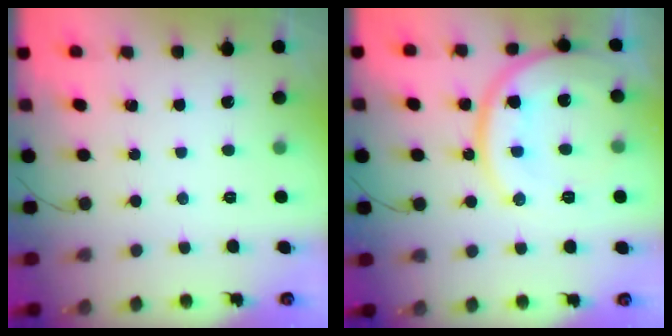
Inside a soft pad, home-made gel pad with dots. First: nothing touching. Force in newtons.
{"total": 19.1, "press": 19.0, "slide": 2.5}